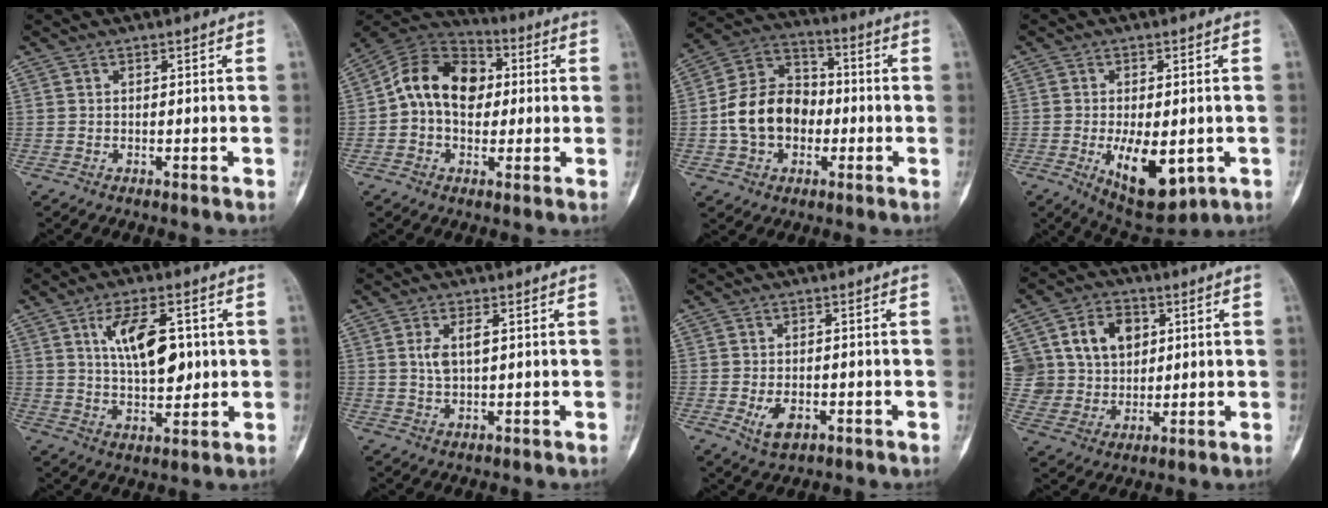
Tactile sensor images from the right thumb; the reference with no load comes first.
{"total": 14.5, "force": [1.2, 10.5, 9.9], "torque": [-0.141, 0.030, 0.009]}
{"total": 14.4, "force": [-1.9, 11.1, 9.0], "torque": [-0.133, 0.038, -0.040]}
{"total": 11.7, "force": [-3.0, 5.7, 9.8], "torque": [-0.128, -0.015, -0.031]}
{"total": 11.9, "force": [2.7, 5.8, 10.0], "torque": [-0.146, -0.011, 0.050]}
{"total": 4.2, "force": [1.0, 1.8, 3.6], "torque": [-0.071, -0.004, 0.022]}
{"total": 4.9, "force": [-1.6, 2.9, 3.6], "torque": [-0.057, -0.002, -0.021]}
{"total": 14.2, "force": [4.3, 11.6, 6.9], "torque": [-0.082, 0.003, 0.088]}